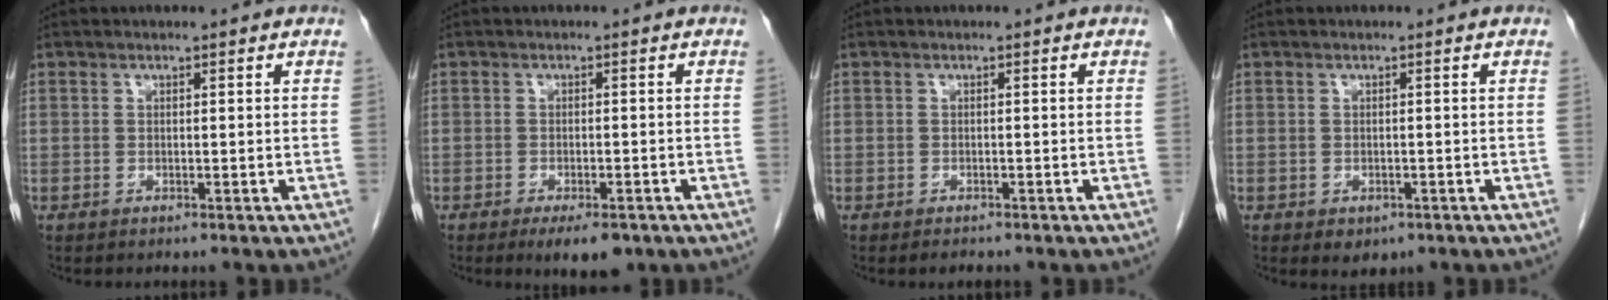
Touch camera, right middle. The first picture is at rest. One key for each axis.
{"total": 5.2, "fx": -3.4, "fy": 1.8, "fz": 3.5, "tx": -0.046, "ty": -0.005, "tz": -0.045}
{"total": 1.1, "fx": -0.9, "fy": 0.4, "fz": 0.3, "tx": -0.007, "ty": -0.001, "tz": -0.010}
{"total": 2.4, "fx": -1.2, "fy": 1.6, "fz": 1.3, "tx": -0.010, "ty": 0.000, "tz": -0.004}